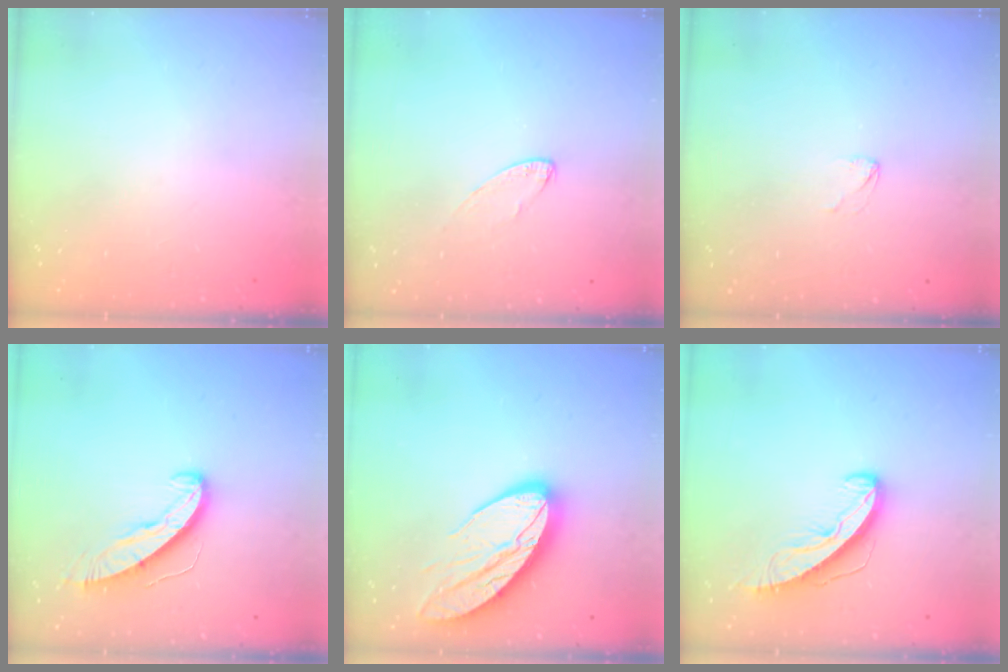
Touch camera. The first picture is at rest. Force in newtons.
{"total": 4.3, "press": 4.3, "slide": 0.4}
{"total": 2.7, "press": 2.7, "slide": 0.2}
{"total": 9.7, "press": 9.6, "slide": 0.6}
{"total": 14.3, "press": 14.2, "slide": 1.1}
{"total": 8.7, "press": 8.7, "slide": 0.5}